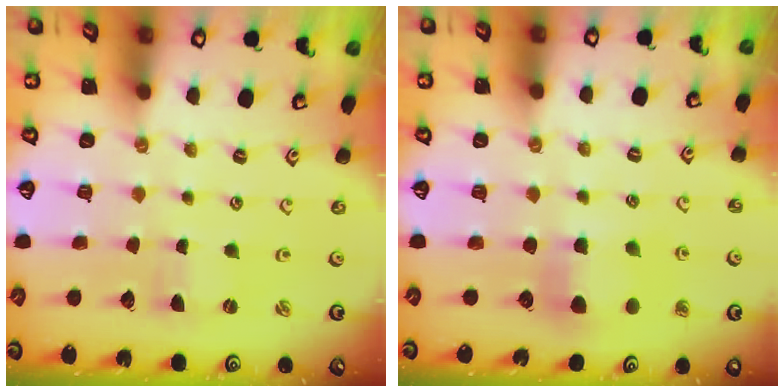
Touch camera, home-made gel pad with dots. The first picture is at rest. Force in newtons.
{"total": 5.9, "press": 5.9, "slide": 0.3}